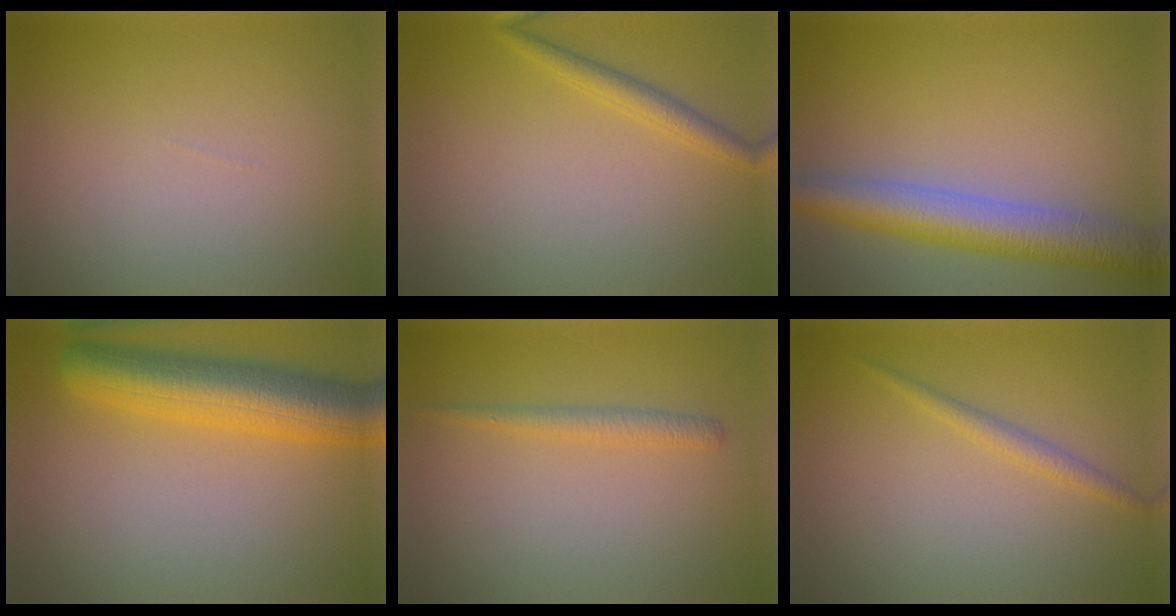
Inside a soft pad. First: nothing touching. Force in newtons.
{"total": 1.9, "press": 1.9, "slide": 0.2}
{"total": 6.2, "press": 6.2, "slide": 0.3}
{"total": 7.6, "press": 7.6, "slide": 0.3}
{"total": 1.5, "press": 1.5, "slide": 0.1}
{"total": 1.3, "press": 1.3, "slide": 0.1}